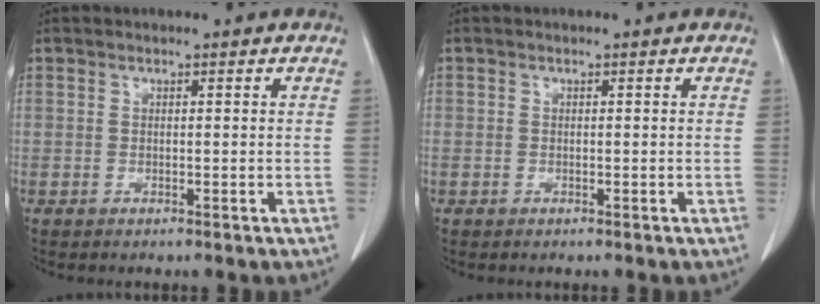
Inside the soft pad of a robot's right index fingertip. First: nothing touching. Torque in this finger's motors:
{"motor_torque": [-0.05, -0.06, -0.29, -0.15]}